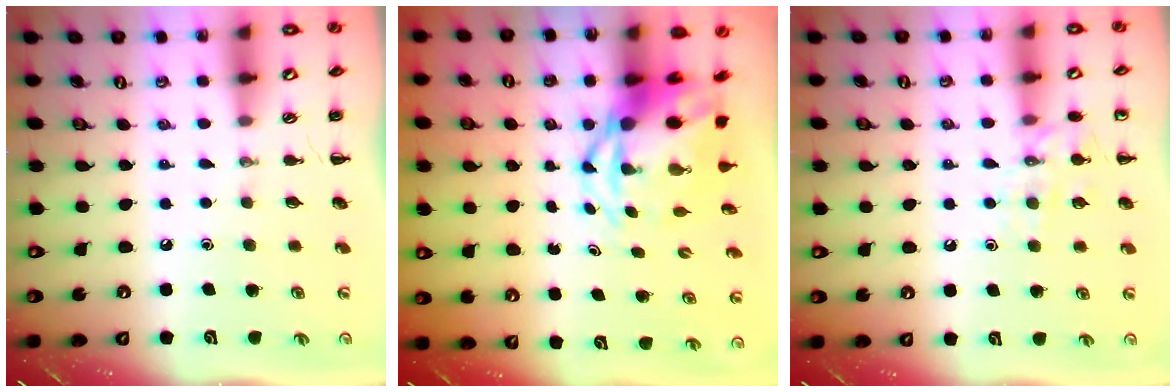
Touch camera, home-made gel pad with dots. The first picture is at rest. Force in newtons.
{"total": 7.4, "press": 7.1, "slide": 2.1}
{"total": 9.9, "press": 9.9, "slide": 1.0}